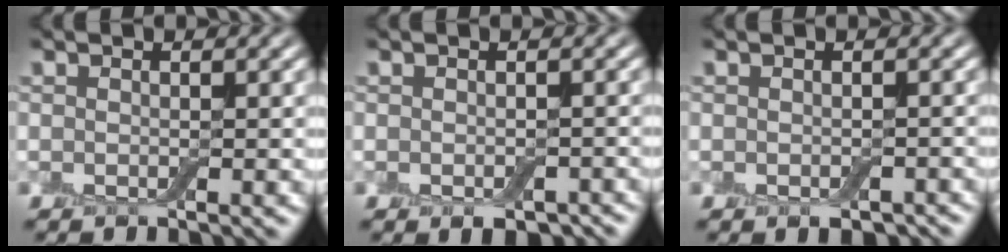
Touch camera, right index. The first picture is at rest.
{"total": 2.3, "force": [-1.3, 1.2, 1.5], "torque": [-0.021, -0.008, -0.014]}
{"total": 1.6, "force": [-0.9, 0.8, 1.0], "torque": [-0.015, -0.005, -0.011]}